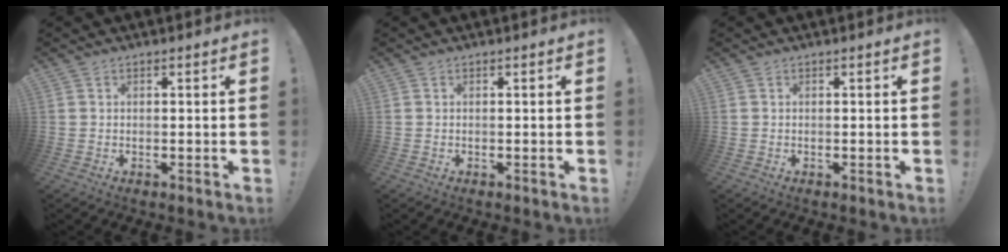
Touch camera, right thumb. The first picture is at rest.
{"total": 0.0}
{"total": 0.0}